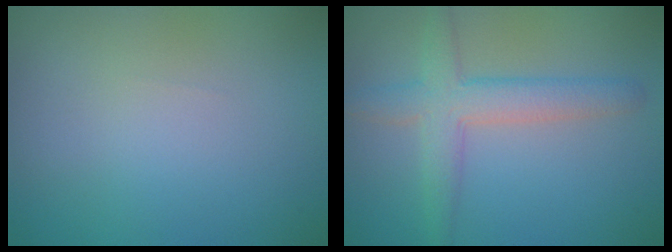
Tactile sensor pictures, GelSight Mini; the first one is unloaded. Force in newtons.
{"total": 4.0, "press": 4.0, "slide": 0.3}